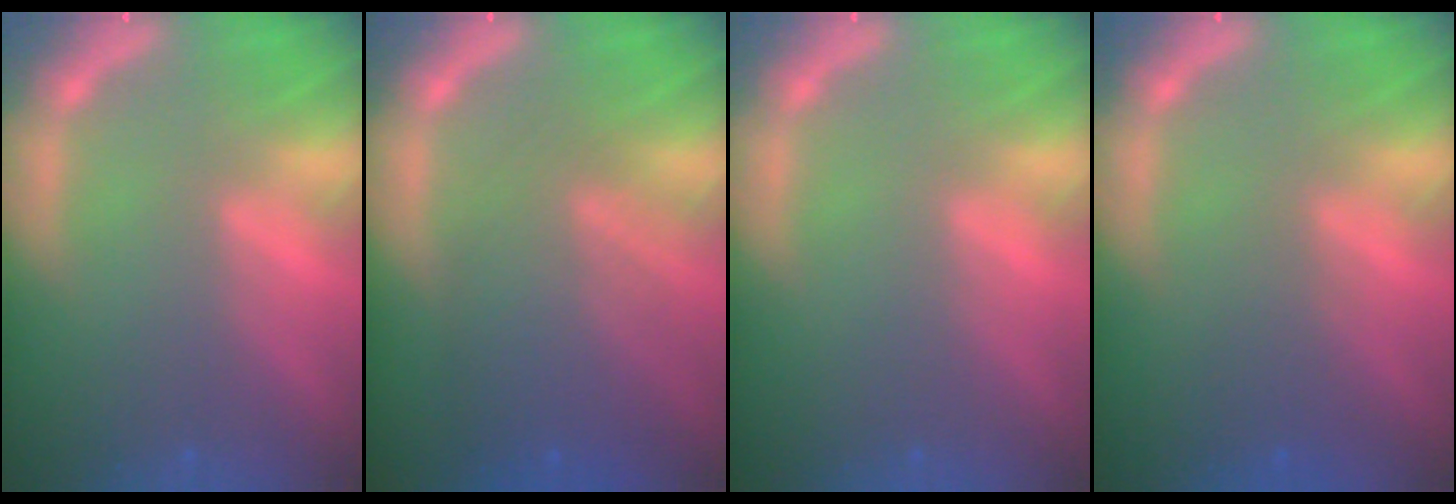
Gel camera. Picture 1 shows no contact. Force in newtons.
{"total": 7.1}
{"total": 0.0}
{"total": 2.0}